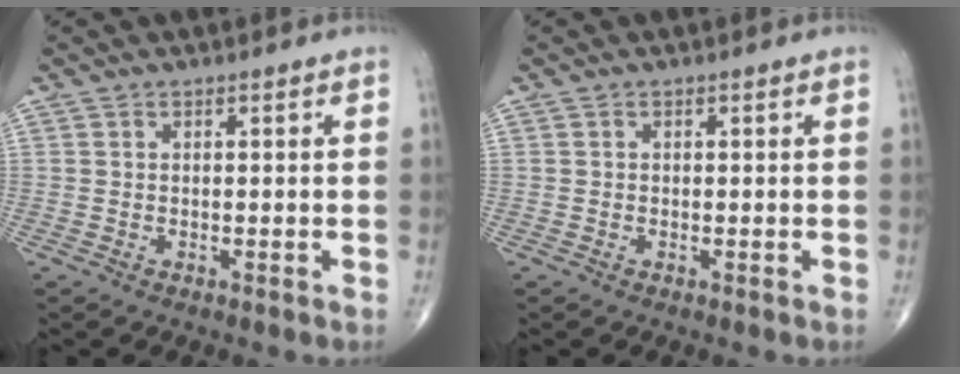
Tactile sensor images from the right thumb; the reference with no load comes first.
{"total": 0.0}